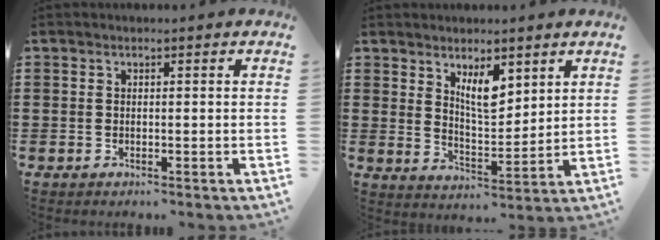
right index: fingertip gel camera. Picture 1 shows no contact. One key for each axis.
{"total": 6.4, "fx": 3.9, "fy": 2.4, "fz": 4.5, "tx": -0.081, "ty": -0.012, "tz": 0.065}